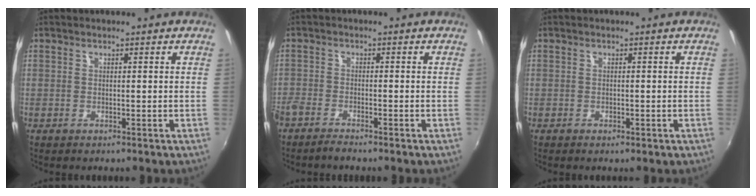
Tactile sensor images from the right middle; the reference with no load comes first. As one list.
[{"total": 3.7, "force": [-3.3, 0.7, 1.5], "torque": [-0.047, -0.012, -0.069]}, {"total": 1.3, "force": [-0.8, 0.7, 0.7], "torque": [-0.012, -0.005, -0.013]}]